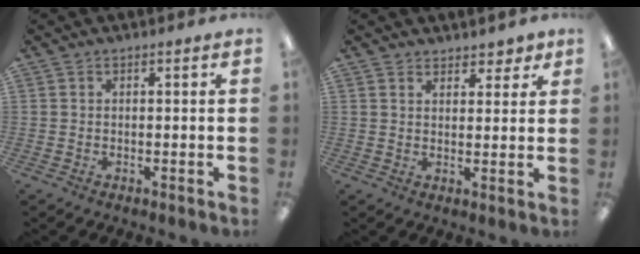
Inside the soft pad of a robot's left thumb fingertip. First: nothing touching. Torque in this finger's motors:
{"motor_torque": [0.13, 0.17, -0.39, 0.09, 0.00]}